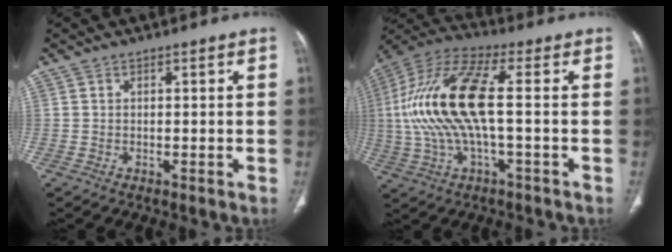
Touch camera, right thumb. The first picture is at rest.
{"total": 17.8, "force": [0.2, 5.7, 16.9], "torque": [-0.376, 0.030, 0.001]}